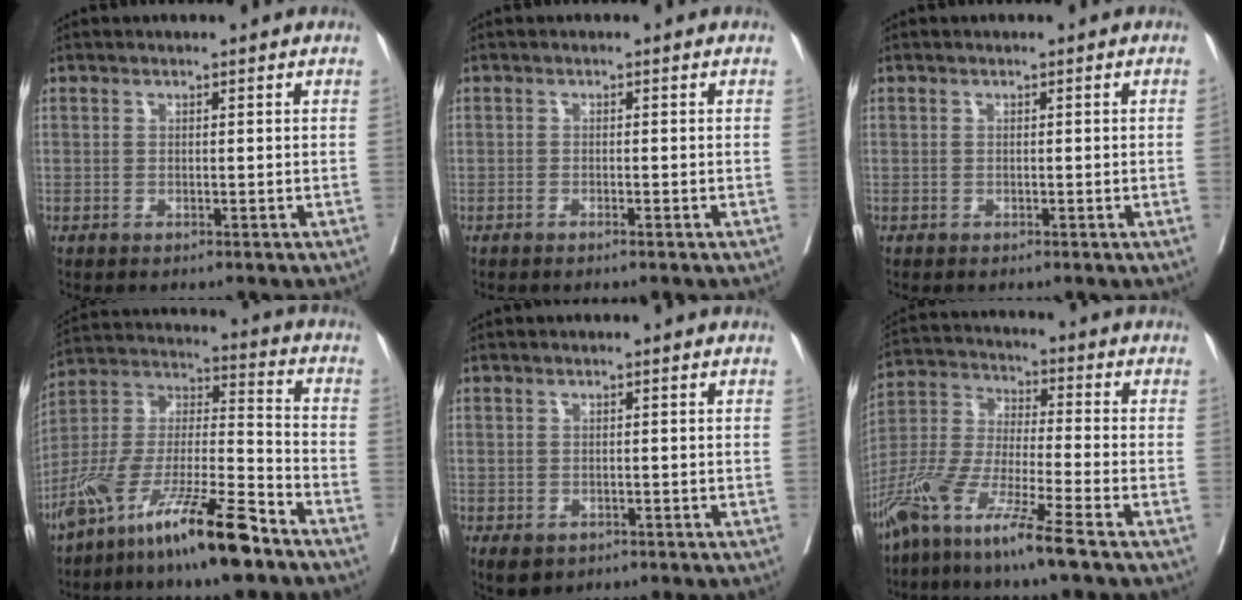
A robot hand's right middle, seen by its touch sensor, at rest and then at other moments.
{"total": 0.9, "force": [-0.7, 0.0, 0.6], "torque": [-0.014, -0.001, -0.011]}
{"total": 0.0}
{"total": 18.1, "force": [-12.5, 1.9, 13.0], "torque": [-0.277, -0.027, -0.236]}
{"total": 2.7, "force": [-1.6, 1.9, 1.1], "torque": [-0.015, -0.003, -0.015]}
{"total": 12.3, "force": [-8.4, -0.3, 9.0], "torque": [-0.198, -0.033, -0.172]}